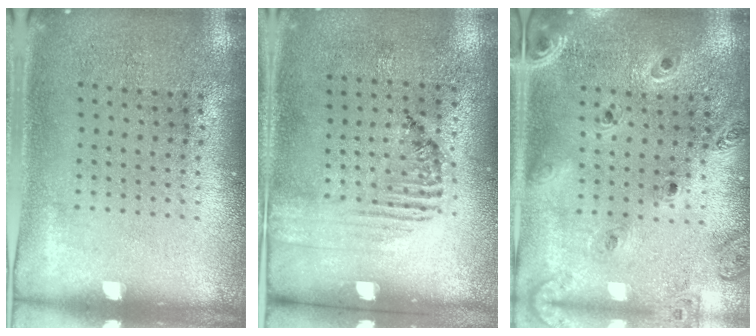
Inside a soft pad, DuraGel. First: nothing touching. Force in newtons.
{"total": 1.5, "press": 1.1, "slide": 1.1}
{"total": 1.2, "press": 1.2, "slide": 0.2}